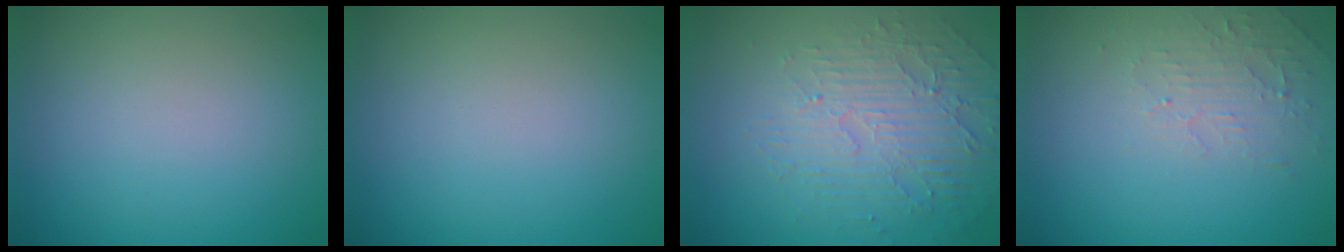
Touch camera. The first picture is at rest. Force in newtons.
{"total": 0.0}
{"total": 5.1, "press": 3.3, "slide": 3.9}
{"total": 2.4, "press": 2.3, "slide": 0.5}